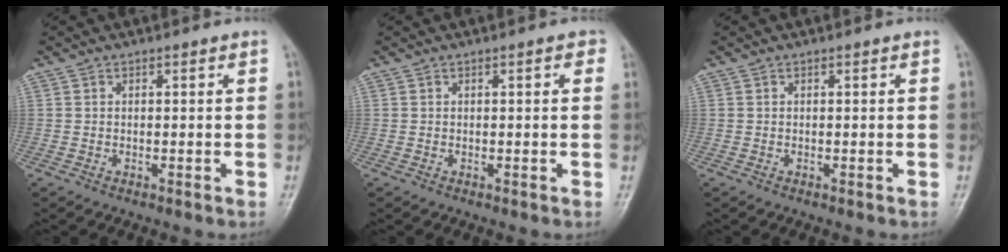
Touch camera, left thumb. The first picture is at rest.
{"total": 1.5, "force": [0.4, 0.6, 1.3], "torque": [-0.012, 0.003, 0.002]}
{"total": 0.0}